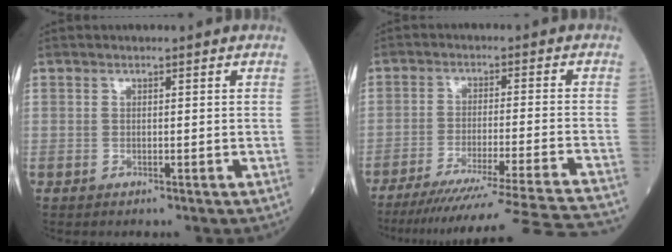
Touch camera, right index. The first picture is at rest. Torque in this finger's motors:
{"motor_torque": [-0.48, -1.18, 0.18, 0.04]}